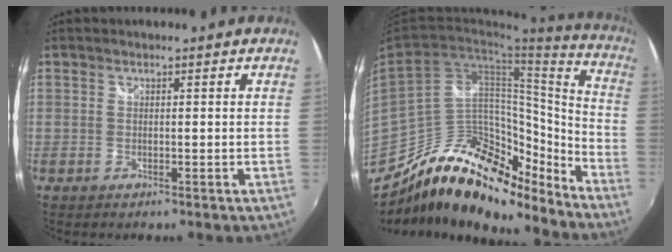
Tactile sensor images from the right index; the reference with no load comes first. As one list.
[{"total": 21.6, "force": [-16.7, 9.5, 9.9], "torque": [-0.167, 0.039, -0.260]}]